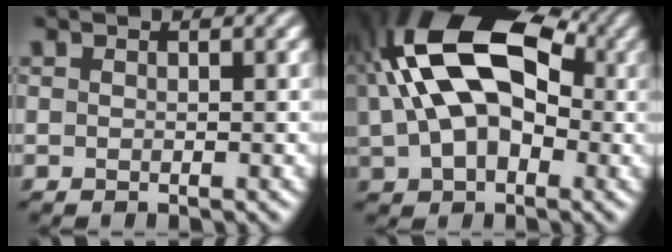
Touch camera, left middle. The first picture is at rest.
{"total": 14.7, "force": [2.9, 8.7, 11.5], "torque": [-0.192, 0.027, 0.033]}